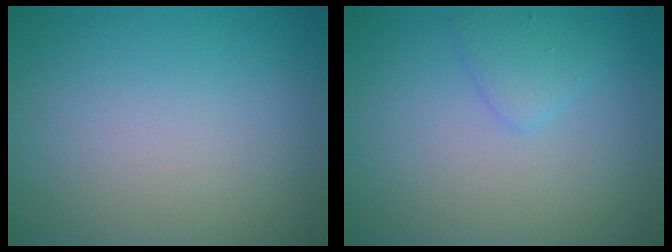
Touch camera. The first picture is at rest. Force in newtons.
{"total": 1.7, "press": 1.6, "slide": 0.1}